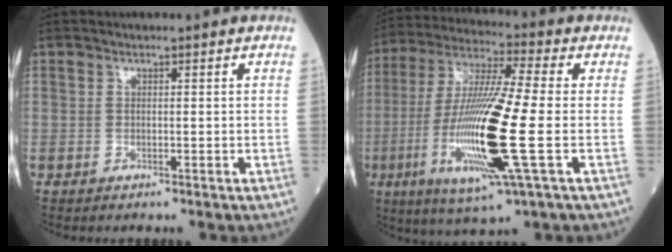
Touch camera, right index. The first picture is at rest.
{"total": 19.2, "force": [-3.8, 1.0, 18.8], "torque": [-0.396, -0.019, -0.075]}